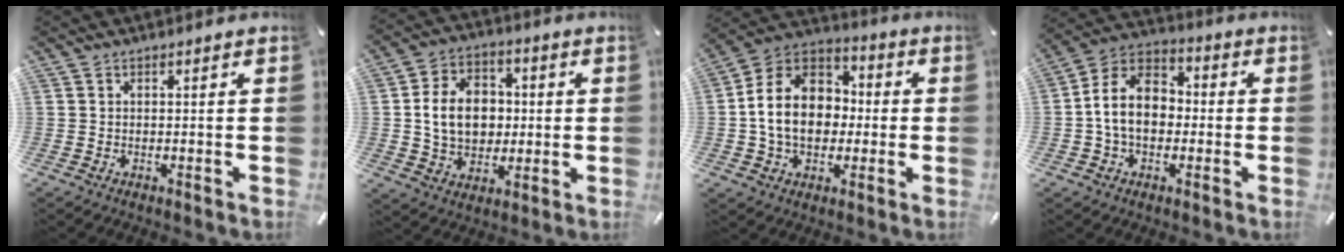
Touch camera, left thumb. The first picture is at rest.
{"total": 12.2, "force": [0.3, 10.0, 7.0], "torque": [-0.145, 0.017, 0.005]}
{"total": 14.9, "force": [-1.6, 12.2, 8.3], "torque": [-0.202, 0.019, -0.033]}
{"total": 11.4, "force": [-2.0, 8.9, 7.0], "torque": [-0.167, 0.021, -0.041]}